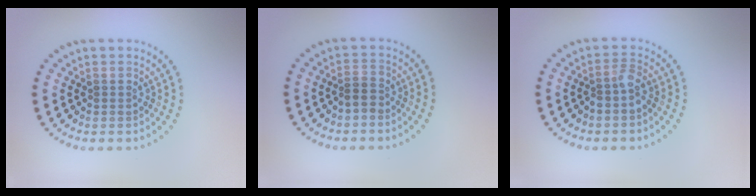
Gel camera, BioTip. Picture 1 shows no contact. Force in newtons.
{"total": 1.1, "press": 0.9, "slide": 0.7}
{"total": 1.7, "press": 1.3, "slide": 1.1}